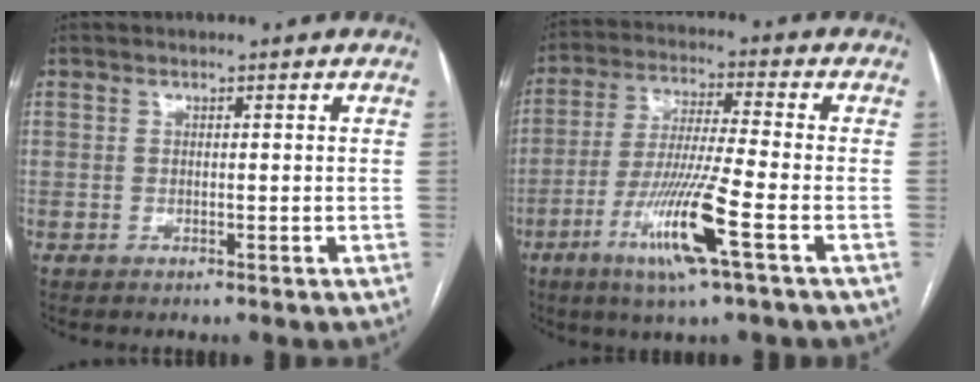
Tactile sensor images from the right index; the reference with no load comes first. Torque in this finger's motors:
{"motor_torque": [1.97, -0.17, 0.91, 0.21]}